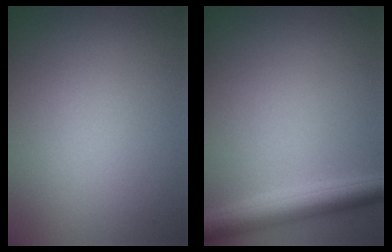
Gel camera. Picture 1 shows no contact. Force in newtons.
{"total": 4.2, "press": 4.2, "slide": 0.2}